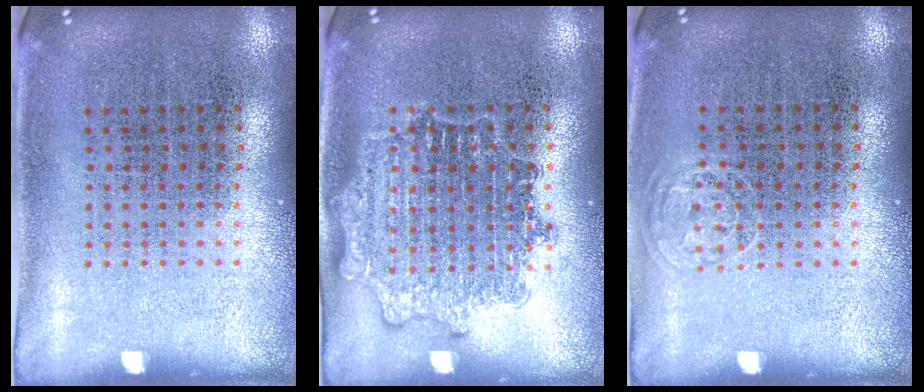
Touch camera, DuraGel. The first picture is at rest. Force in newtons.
{"total": 1.5, "press": 1.5, "slide": 0.2}
{"total": 0.6, "press": 0.6, "slide": 0.3}